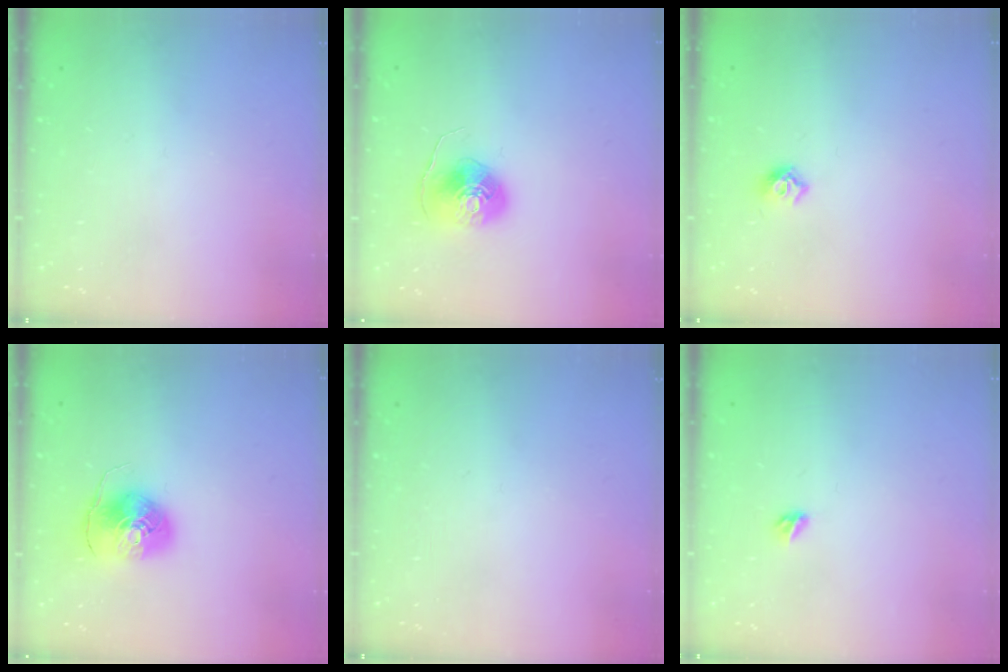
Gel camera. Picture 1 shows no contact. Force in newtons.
{"total": 9.1, "press": 9.1, "slide": 0.4}
{"total": 6.0, "press": 5.9, "slide": 0.9}
{"total": 8.1, "press": 8.1, "slide": 0.6}
{"total": 0.0}
{"total": 3.5, "press": 3.4, "slide": 0.7}